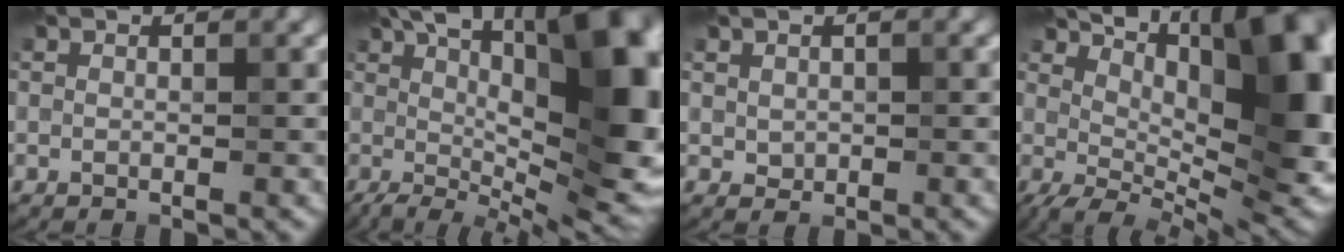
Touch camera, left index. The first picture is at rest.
{"total": 18.3, "force": [4.3, 6.5, 16.6], "torque": [-0.232, 0.024, 0.077]}
{"total": 1.0, "force": [0.2, 0.8, 0.5], "torque": [-0.010, 0.002, 0.004]}
{"total": 17.2, "force": [4.7, 7.7, 14.7], "torque": [-0.181, 0.016, 0.091]}